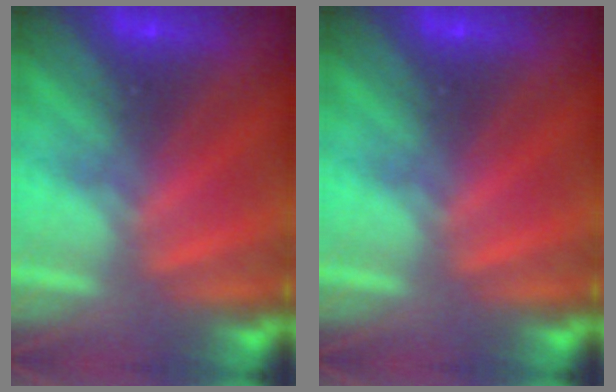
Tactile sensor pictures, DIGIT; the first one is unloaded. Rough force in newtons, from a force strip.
{"total": 0.0}